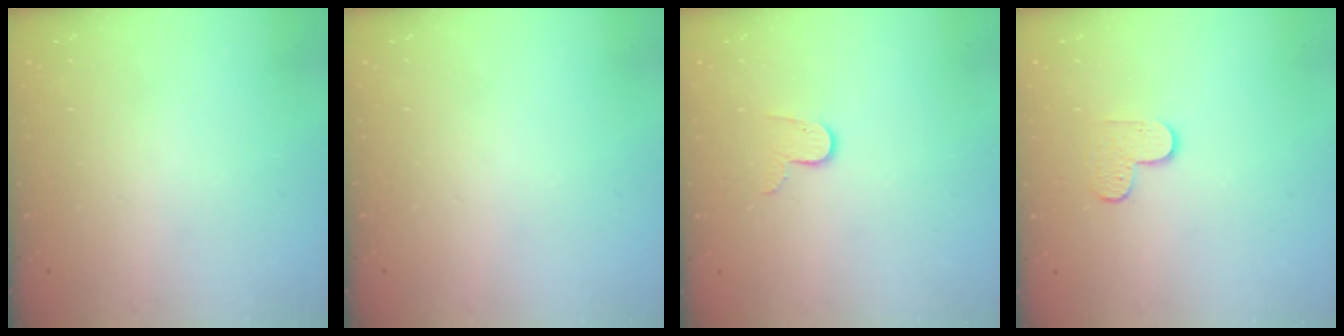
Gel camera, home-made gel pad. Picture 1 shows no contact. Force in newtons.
{"total": 0.0}
{"total": 6.3, "press": 6.3, "slide": 0.5}
{"total": 4.7, "press": 4.7, "slide": 0.5}